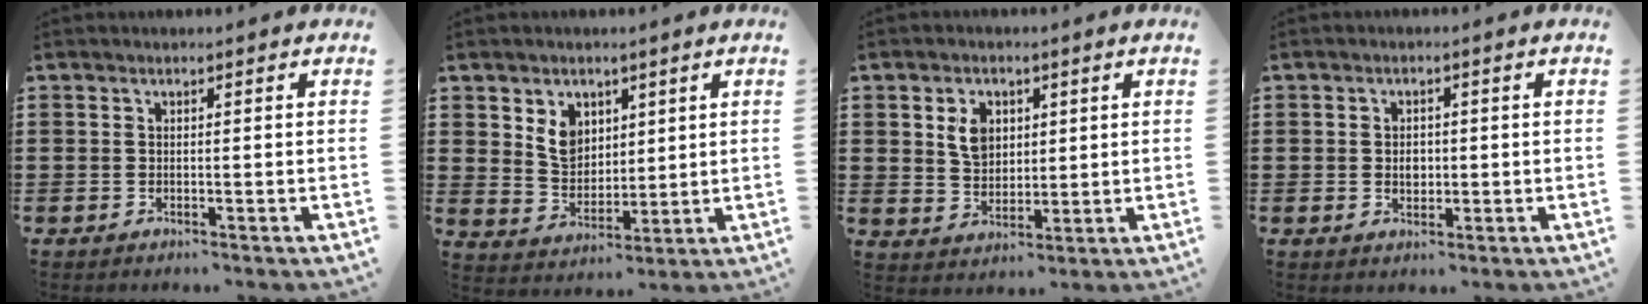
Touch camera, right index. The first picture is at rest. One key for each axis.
{"total": 6.1, "fx": 2.8, "fy": 4.7, "fz": 2.6, "tx": -0.063, "ty": 0.011, "tz": 0.052}
{"total": 5.3, "fx": 1.8, "fy": 4.0, "fz": 3.1, "tx": -0.058, "ty": 0.007, "tz": 0.029}
{"total": 2.3, "fx": 0.0, "fy": 1.6, "fz": 1.6, "tx": -0.025, "ty": 0.003, "tz": -0.003}